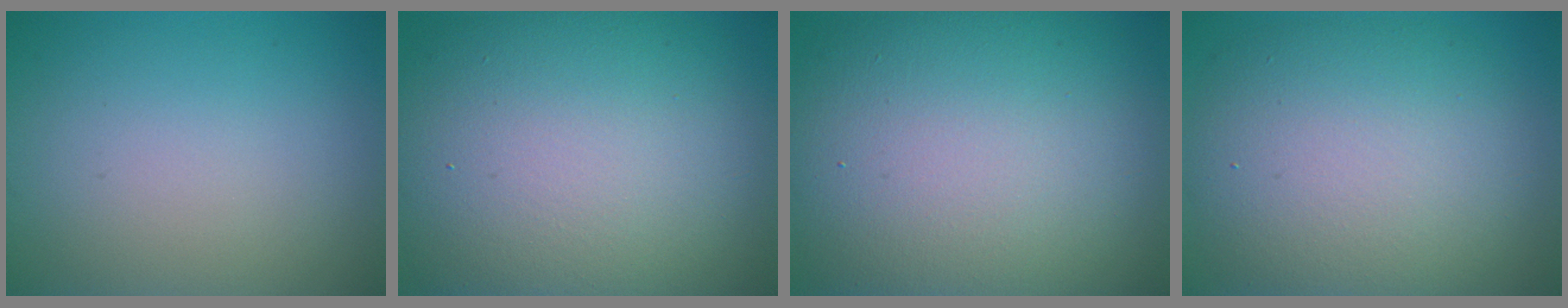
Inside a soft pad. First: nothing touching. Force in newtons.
{"total": 15.4, "press": 15.4, "slide": 0.4}
{"total": 16.0, "press": 16.0, "slide": 1.3}
{"total": 10.5, "press": 10.5, "slide": 0.5}